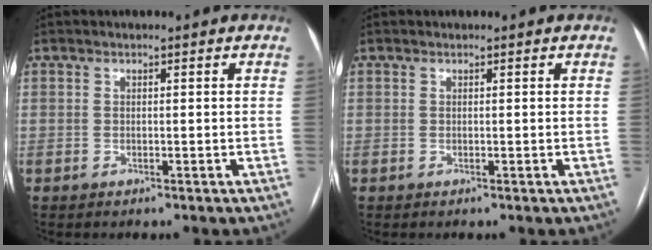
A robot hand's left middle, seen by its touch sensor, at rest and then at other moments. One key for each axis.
{"total": 0.0}